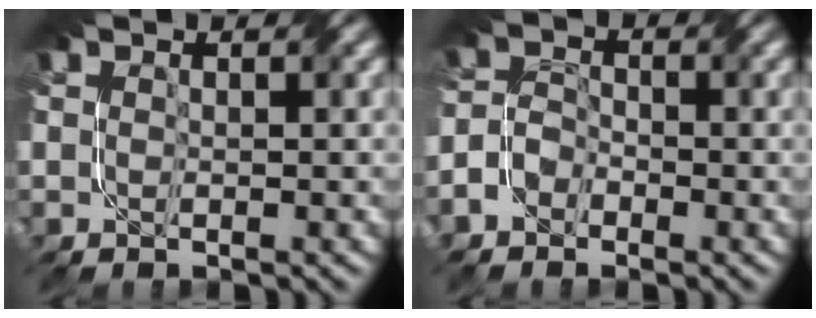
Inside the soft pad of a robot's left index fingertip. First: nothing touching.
{"total": 2.4, "force": [-2.1, 1.1, 0.6], "torque": [-0.005, 0.002, -0.049]}